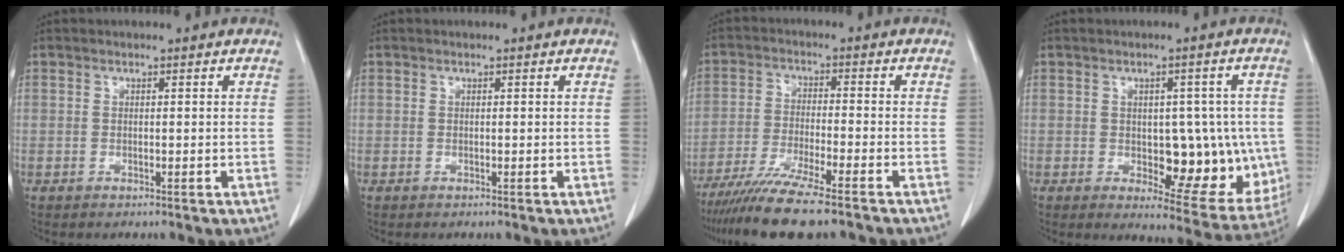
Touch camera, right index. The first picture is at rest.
{"total": 0.0}
{"total": 12.4, "force": [-10.0, 0.2, 7.2], "torque": [-0.115, -0.032, -0.161]}
{"total": 12.4, "force": [-1.2, 5.8, 10.9], "torque": [-0.112, 0.004, 0.002]}